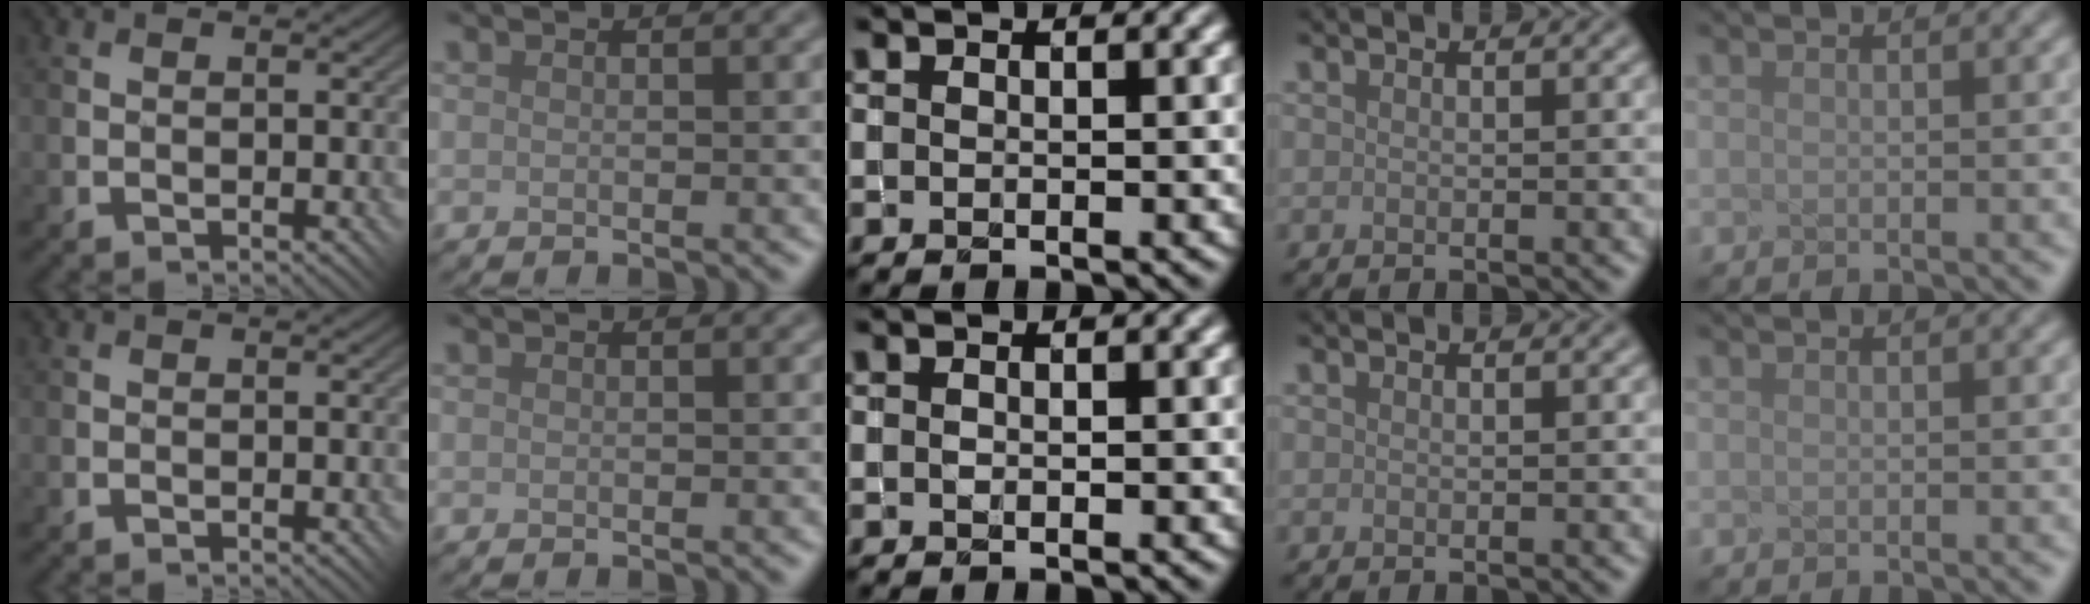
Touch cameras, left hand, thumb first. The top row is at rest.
{}